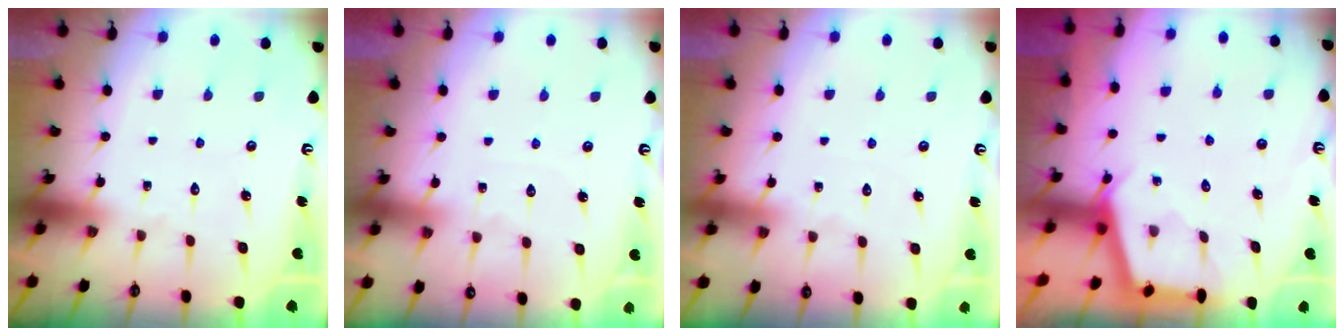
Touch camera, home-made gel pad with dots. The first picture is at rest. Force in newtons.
{"total": 3.5, "press": 3.5, "slide": 0.4}
{"total": 2.3, "press": 2.3, "slide": 0.4}
{"total": 2.8, "press": 2.8, "slide": 0.3}